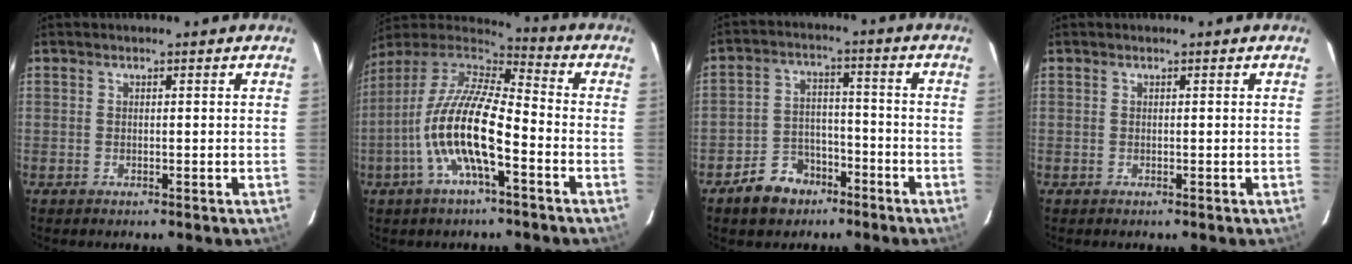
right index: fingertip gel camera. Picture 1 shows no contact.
{"total": 16.4, "force": [-5.6, 4.5, 14.8], "torque": [-0.285, -0.009, -0.113]}
{"total": 8.5, "force": [-5.8, 5.6, 2.8], "torque": [-0.073, 0.022, -0.083]}
{"total": 0.0}